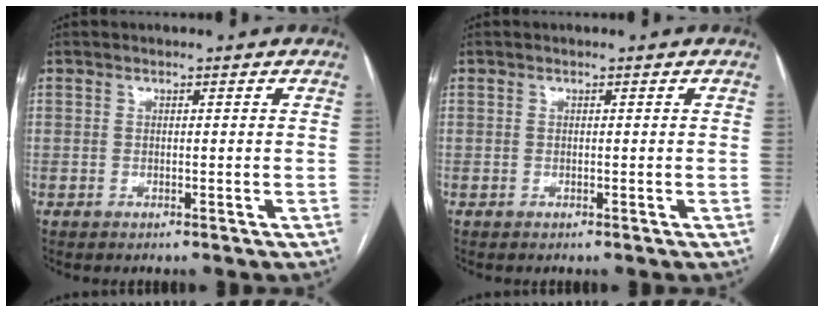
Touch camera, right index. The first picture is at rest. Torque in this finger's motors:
{"motor_torque": [0.00, 0.00, 0.00, 0.00]}